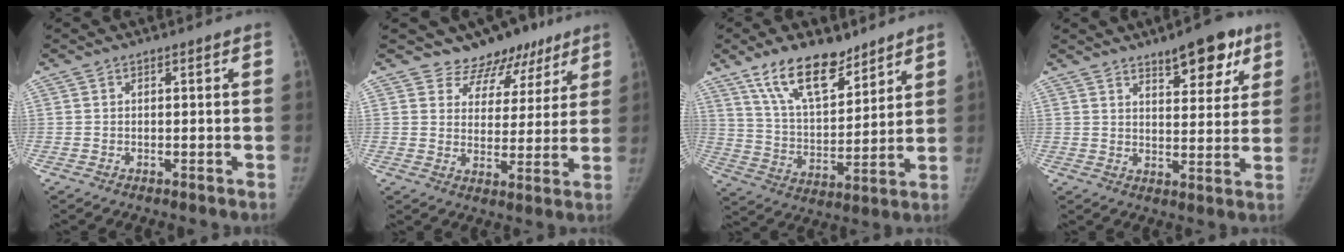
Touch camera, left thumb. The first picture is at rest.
{"total": 9.7, "force": [7.7, 5.8, 0.5], "torque": [0.038, -0.052, 0.099]}
{"total": 14.9, "force": [10.5, 6.5, 8.4], "torque": [-0.109, -0.063, 0.193]}
{"total": 10.2, "force": [6.5, 3.9, 6.8], "torque": [-0.063, -0.033, 0.093]}